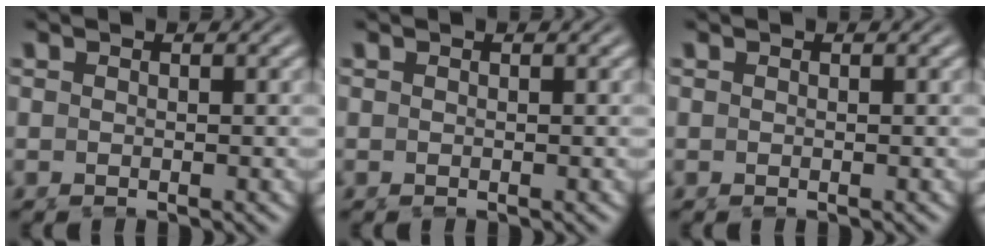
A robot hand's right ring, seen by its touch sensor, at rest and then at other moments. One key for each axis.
{"total": 0.0}
{"total": 0.0}